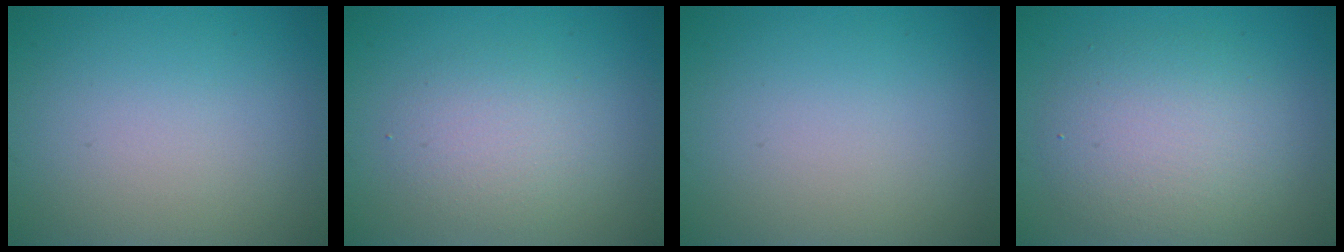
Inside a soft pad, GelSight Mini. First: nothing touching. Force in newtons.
{"total": 2.6, "press": 2.6, "slide": 0.2}
{"total": 0.0}
{"total": 5.1, "press": 5.1, "slide": 0.3}